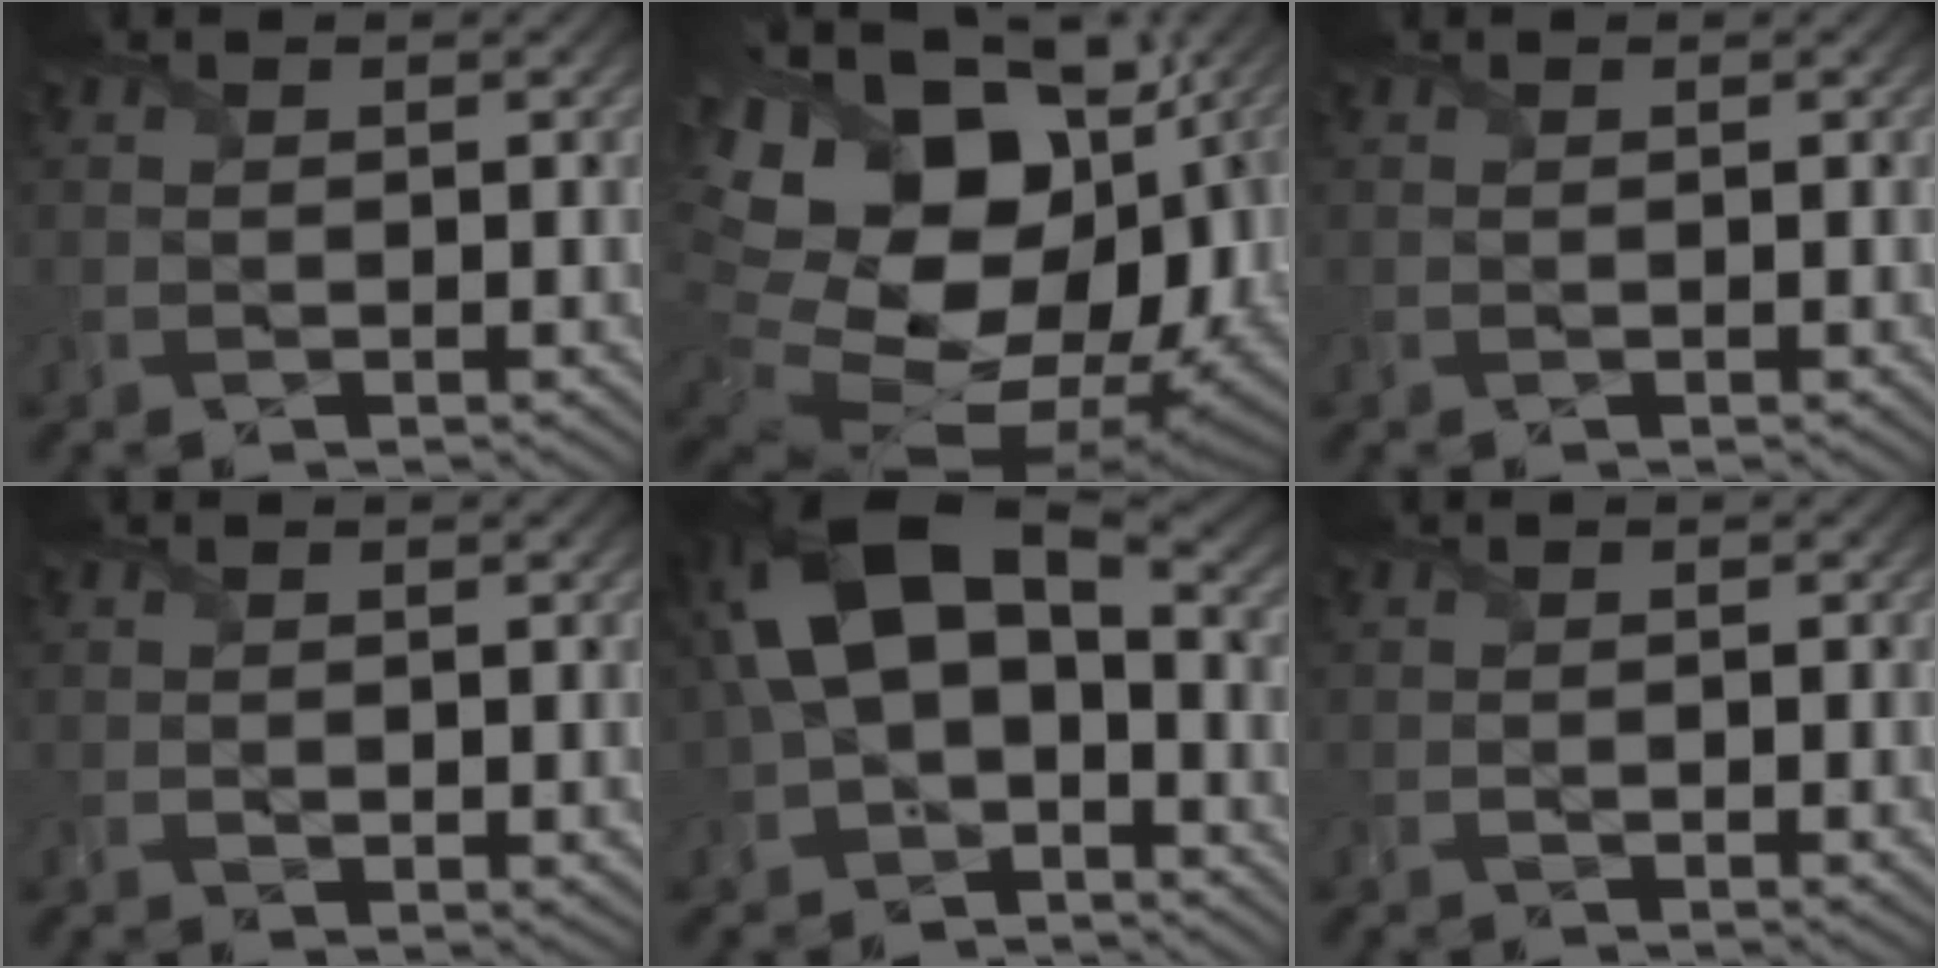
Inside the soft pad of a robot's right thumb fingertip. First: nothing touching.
{"total": 21.8, "force": [3.4, 14.0, 16.3], "torque": [-0.343, -0.028, 0.103]}
{"total": 0.0}
{"total": 1.1, "force": [-0.2, 0.6, 0.9], "torque": [-0.016, -0.006, 0.002]}
{"total": 13.1, "force": [0.0, 8.1, 10.3], "torque": [-0.216, 0.006, -0.010]}
{"total": 1.2, "force": [-0.8, 0.3, 0.9], "torque": [-0.015, -0.004, -0.011]}